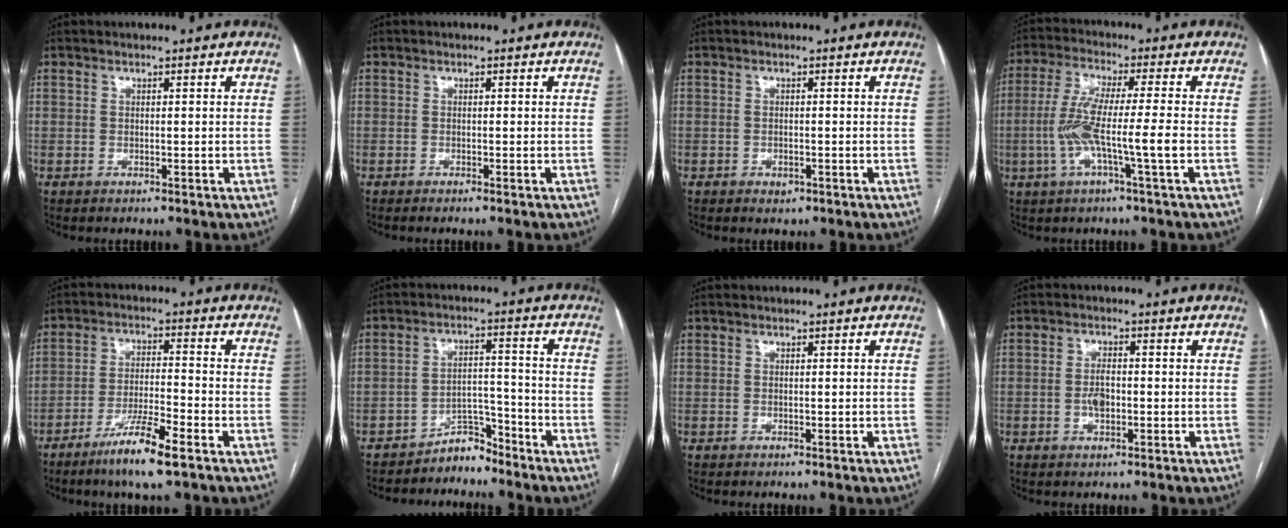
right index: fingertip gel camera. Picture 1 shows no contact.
{"total": 0.8, "force": [-0.6, -0.2, 0.5], "torque": [-0.009, 0.001, -0.011]}
{"total": 1.3, "force": [-0.7, 0.9, 0.7], "torque": [-0.009, 0.002, -0.005]}
{"total": 9.4, "force": [-2.2, -0.2, 9.1], "torque": [-0.186, 0.002, -0.045]}
{"total": 8.7, "force": [-5.5, 0.3, 6.7], "torque": [-0.127, -0.018, -0.100]}
{"total": 4.7, "force": [-4.4, 1.6, 0.5], "torque": [0.002, 0.017, -0.073]}
{"total": 0.0}
{"total": 2.9, "force": [-0.6, 1.4, 2.5], "torque": [-0.050, 0.002, -0.010]}